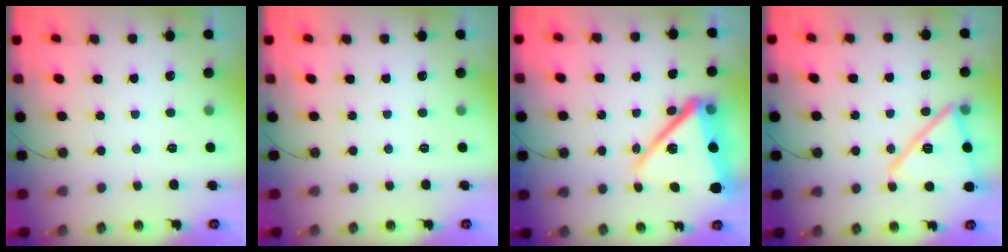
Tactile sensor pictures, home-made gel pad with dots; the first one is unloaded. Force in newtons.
{"total": 0.0}
{"total": 20.8, "press": 20.6, "slide": 2.7}
{"total": 16.7, "press": 16.7, "slide": 1.0}